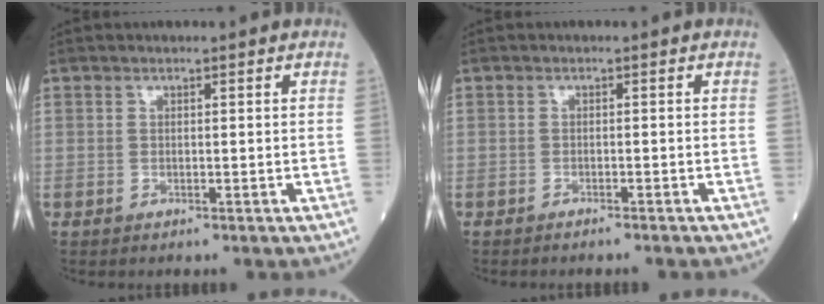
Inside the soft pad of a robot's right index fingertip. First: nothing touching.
{"total": 2.0, "force": [-1.8, -0.1, 0.8], "torque": [-0.013, 0.000, -0.022]}